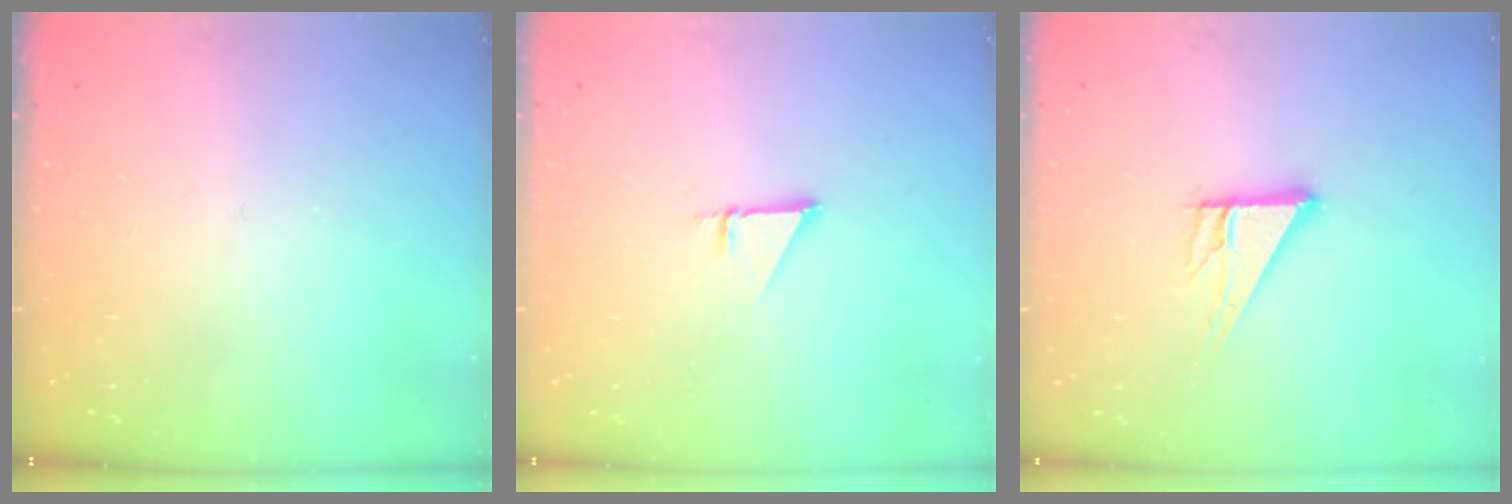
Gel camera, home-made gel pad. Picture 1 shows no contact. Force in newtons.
{"total": 1.0, "press": 1.0, "slide": 0.1}
{"total": 8.5, "press": 8.4, "slide": 0.8}